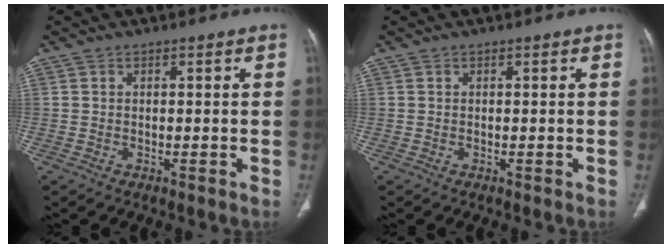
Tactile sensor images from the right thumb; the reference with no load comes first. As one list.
[{"total": 0.0}]